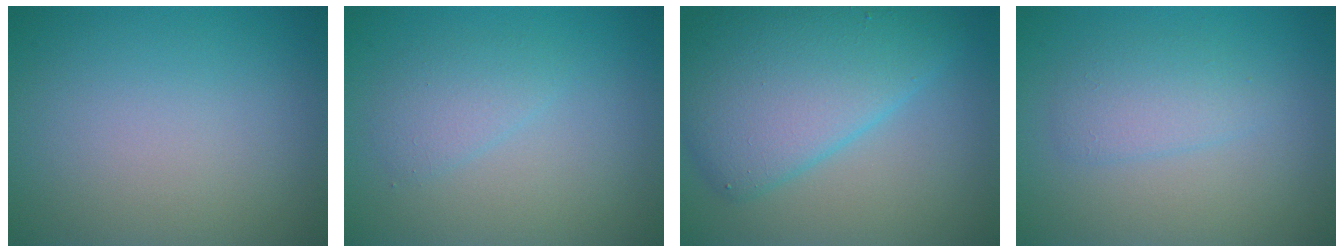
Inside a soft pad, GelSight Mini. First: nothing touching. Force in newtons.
{"total": 1.8, "press": 1.8, "slide": 0.2}
{"total": 8.1, "press": 8.1, "slide": 0.2}
{"total": 2.1, "press": 2.1, "slide": 0.2}